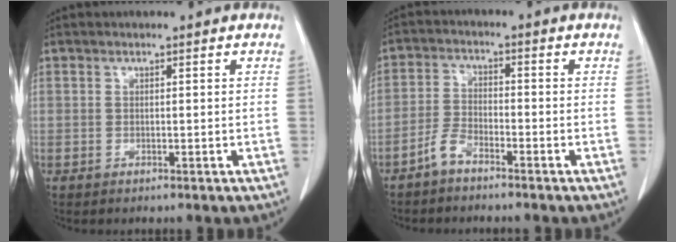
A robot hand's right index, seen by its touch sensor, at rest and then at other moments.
{"total": 3.6, "force": [-2.9, 1.1, 1.7], "torque": [-0.041, 0.003, -0.060]}